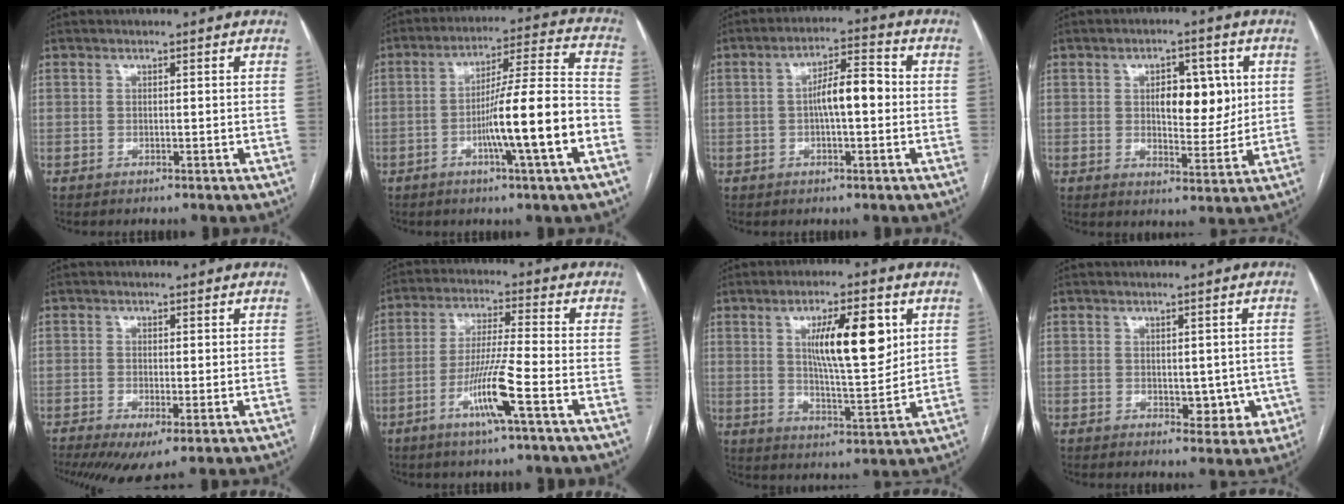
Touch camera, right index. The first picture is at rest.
{"total": 14.5, "force": [-4.7, -0.5, 13.7], "torque": [-0.222, 0.006, -0.078]}
{"total": 6.8, "force": [-0.3, 1.8, 6.5], "torque": [-0.117, 0.023, -0.006]}
{"total": 8.1, "force": [1.7, 3.9, 6.9], "torque": [-0.095, 0.006, 0.031]}
{"total": 6.9, "force": [-3.3, 2.2, 5.6], "torque": [-0.090, -0.019, -0.054]}
{"total": 9.4, "force": [-4.1, -0.7, 8.5], "torque": [-0.164, -0.010, -0.081]}
{"total": 12.2, "force": [3.9, 2.6, 11.3], "torque": [-0.188, -0.001, 0.068]}
{"total": 5.4, "force": [-0.7, 3.4, 4.1], "torque": [-0.032, 0.004, 0.000]}